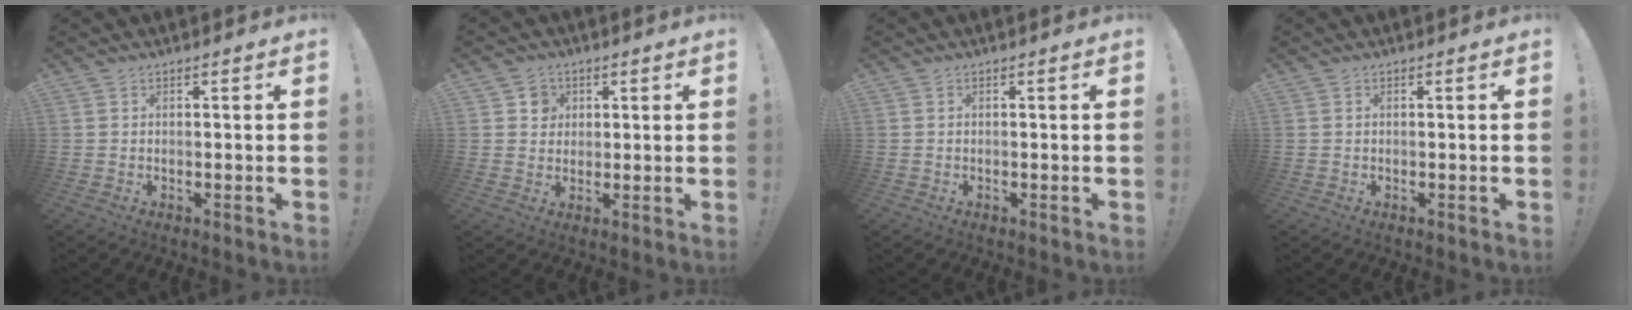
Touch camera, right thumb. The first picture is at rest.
{"total": 4.8, "force": [1.5, 4.4, 1.0], "torque": [-0.001, -0.006, 0.025]}
{"total": 0.5, "force": [-0.1, 0.4, -0.3], "torque": [0.006, 0.001, -0.002]}
{"total": 0.0}